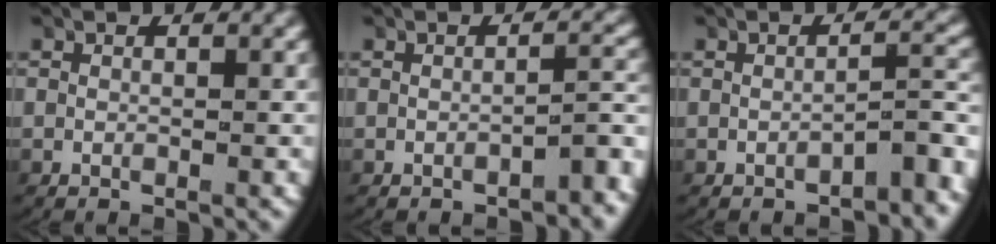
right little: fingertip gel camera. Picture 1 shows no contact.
{"total": 2.3, "force": [-1.6, 0.5, 1.6], "torque": [-0.018, 0.004, -0.021]}
{"total": 2.9, "force": [-2.1, 0.7, 2.0], "torque": [-0.018, 0.004, -0.028]}